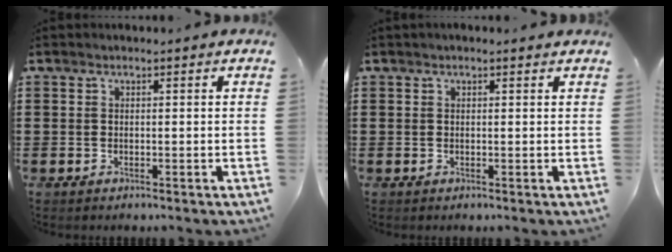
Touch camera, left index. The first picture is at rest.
{"total": 0.6, "force": [0.4, 0.1, 0.4], "torque": [-0.009, 0.001, 0.008]}